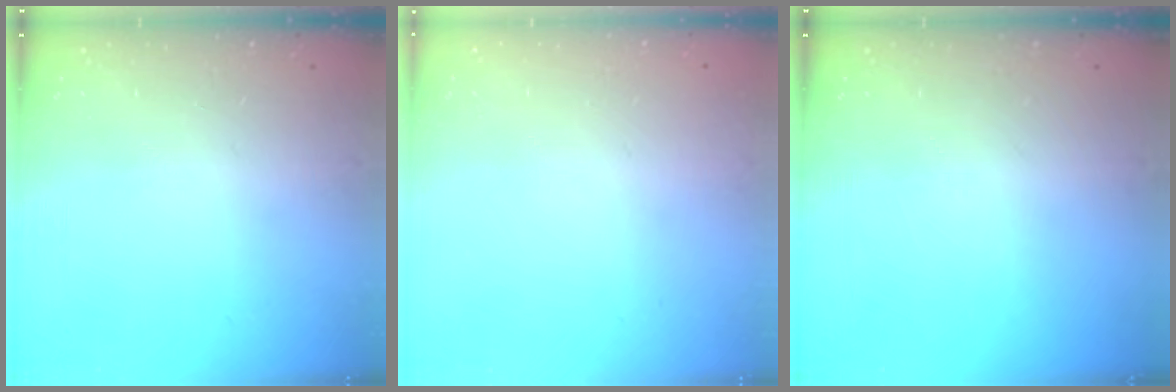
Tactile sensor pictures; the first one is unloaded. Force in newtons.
{"total": 0.0}
{"total": 0.0}